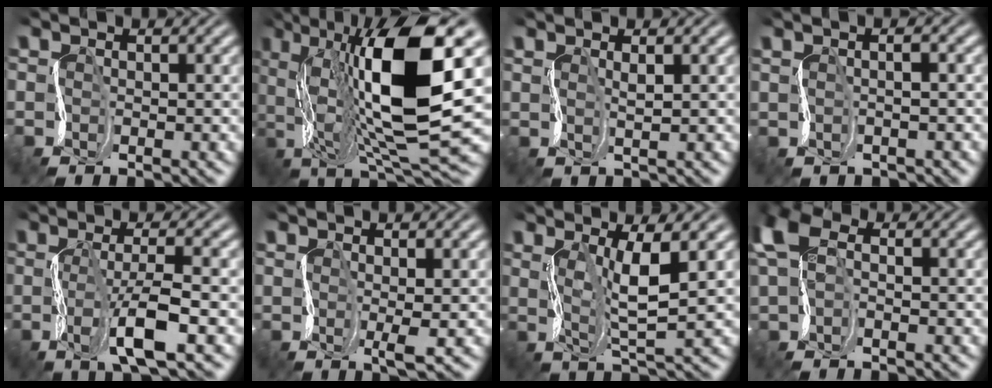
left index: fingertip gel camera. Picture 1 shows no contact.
{"total": 13.8, "force": [4.3, 4.3, 12.4], "torque": [-0.227, 0.008, 0.070]}
{"total": 2.2, "force": [1.9, -0.9, -0.7], "torque": [0.006, 0.014, 0.025]}
{"total": 1.6, "force": [1.6, 0.0, 0.2], "torque": [0.005, 0.011, 0.013]}
{"total": 4.5, "force": [-0.9, 0.6, 4.4], "torque": [-0.089, 0.017, -0.029]}
{"total": 1.6, "force": [1.2, -0.4, 1.1], "torque": [-0.029, 0.004, 0.015]}
{"total": 3.8, "force": [2.3, 0.0, 2.9], "torque": [-0.066, 0.009, 0.037]}
{"total": 3.9, "force": [0.9, 2.4, 3.0], "torque": [-0.085, 0.018, 0.007]}